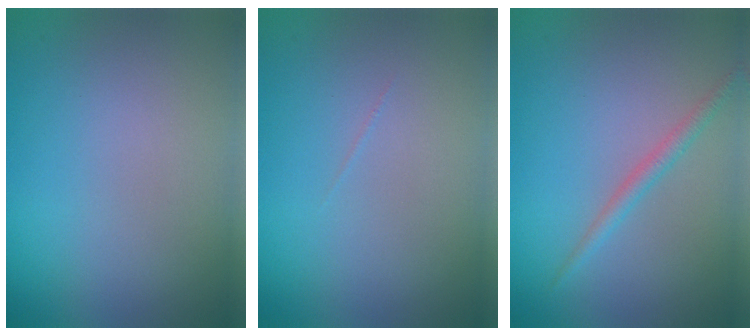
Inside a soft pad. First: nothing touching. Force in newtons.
{"total": 0.0}
{"total": 1.5, "press": 1.5, "slide": 0.0}